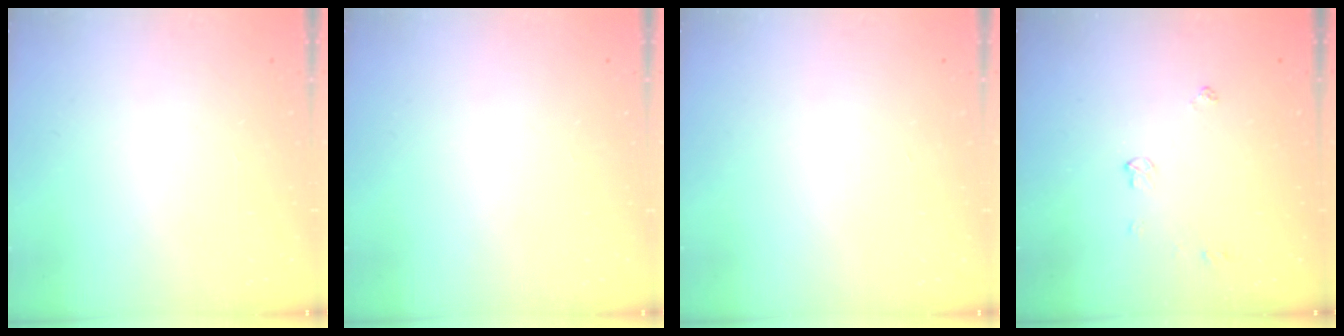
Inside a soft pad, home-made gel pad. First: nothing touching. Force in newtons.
{"total": 0.0}
{"total": 0.0}
{"total": 4.3, "press": 4.3, "slide": 0.7}